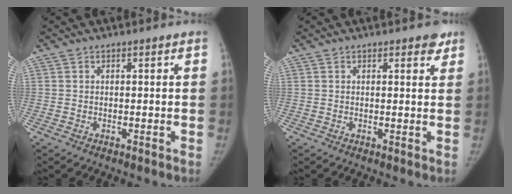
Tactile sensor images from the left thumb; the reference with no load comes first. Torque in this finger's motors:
{"motor_torque": [0.66, -0.20, 0.39, -0.42, 0.07]}